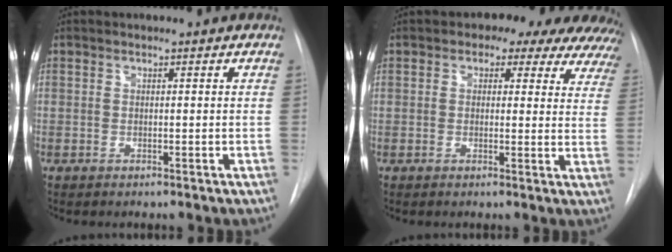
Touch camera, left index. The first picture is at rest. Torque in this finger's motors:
{"motor_torque": [0.61, -0.84, 0.38, 0.09]}